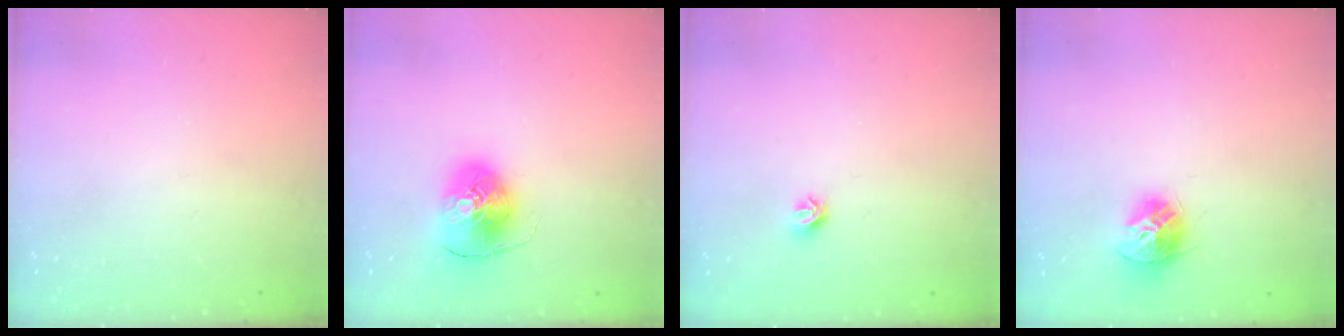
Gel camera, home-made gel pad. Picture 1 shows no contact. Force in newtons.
{"total": 9.7, "press": 9.6, "slide": 1.3}
{"total": 6.0, "press": 5.9, "slide": 0.7}
{"total": 11.1, "press": 11.0, "slide": 0.9}